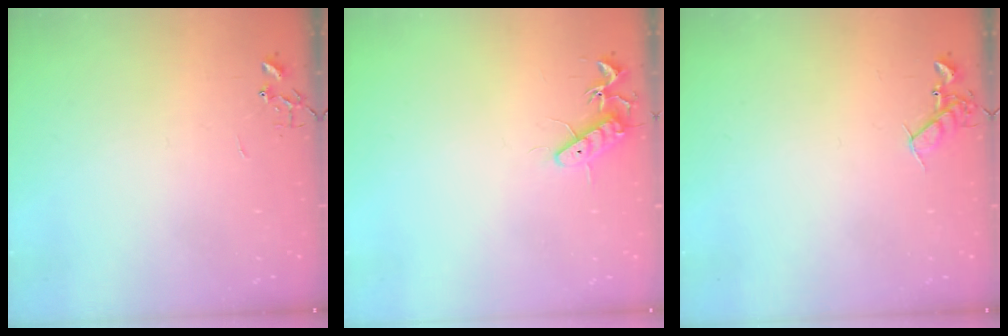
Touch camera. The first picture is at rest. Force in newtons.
{"total": 11.5, "press": 11.5, "slide": 1.0}
{"total": 7.5, "press": 7.5, "slide": 0.8}